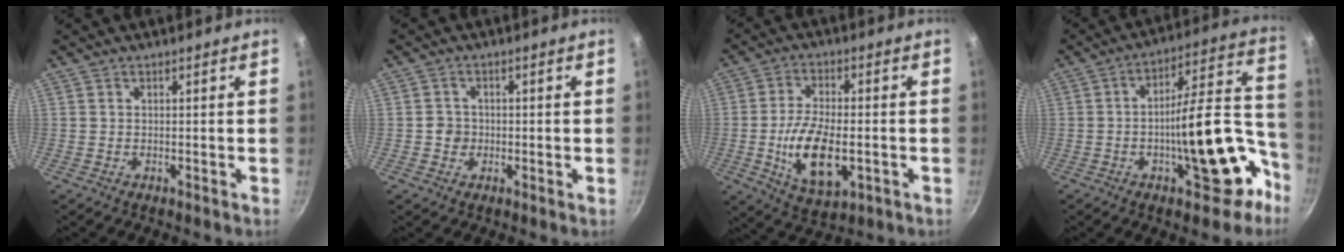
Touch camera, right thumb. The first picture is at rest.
{"total": 2.6, "force": [-0.5, 2.5, 0.8], "torque": [0.000, 0.008, -0.011]}
{"total": 13.4, "force": [-2.7, 6.6, 11.4], "torque": [-0.203, 0.006, -0.041]}
{"total": 20.5, "force": [-7.4, 8.2, 17.2], "torque": [-0.196, 0.071, -0.102]}